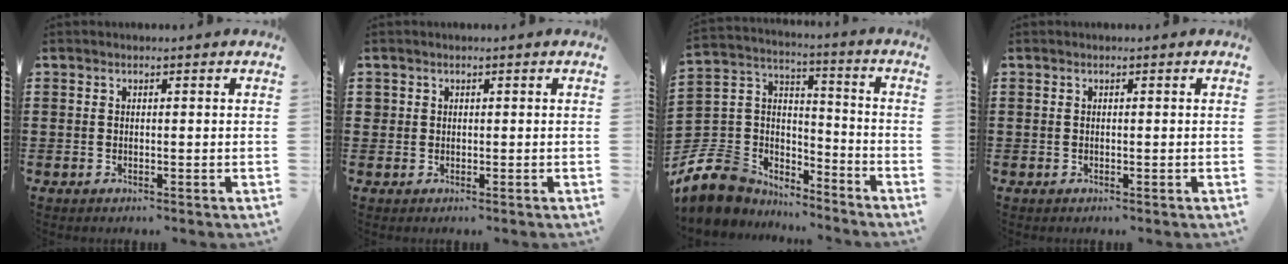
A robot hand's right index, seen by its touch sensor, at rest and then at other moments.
{"total": 0.8, "force": [0.1, 0.8, 0.1], "torque": [-0.002, 0.005, 0.002]}
{"total": 9.4, "force": [-6.8, 6.2, 1.6], "torque": [-0.086, 0.004, -0.136]}
{"total": 0.0}